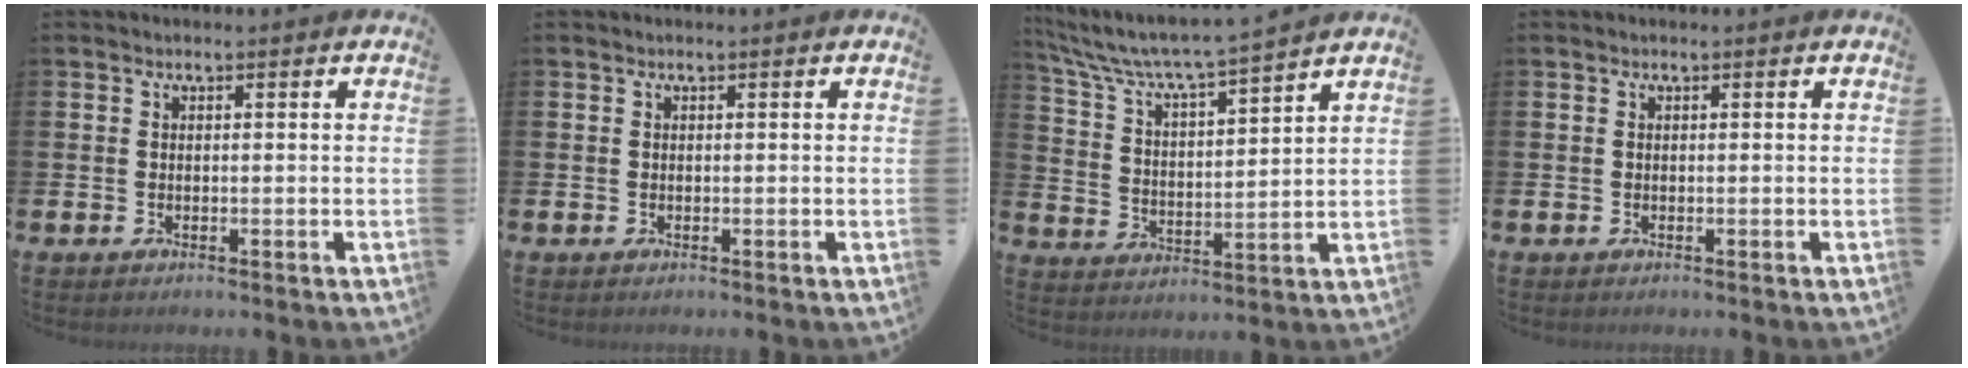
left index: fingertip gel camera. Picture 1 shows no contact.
{"total": 0.0}
{"total": 6.1, "force": [5.8, 0.0, 2.0], "torque": [-0.069, -0.048, 0.093]}
{"total": 0.0}